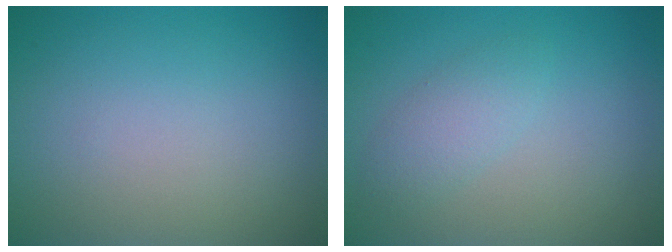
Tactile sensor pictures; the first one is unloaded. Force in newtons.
{"total": 2.1, "press": 2.1, "slide": 0.1}